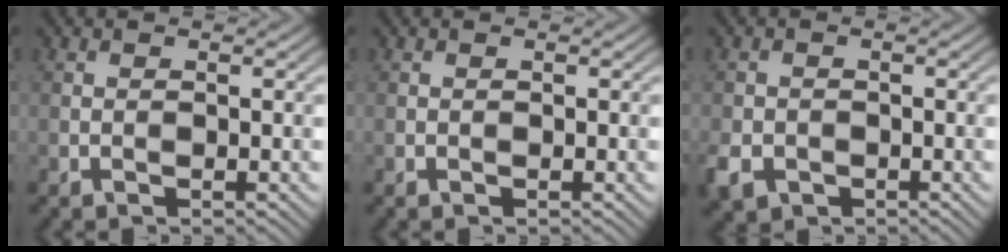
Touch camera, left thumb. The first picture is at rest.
{"total": 0.0}
{"total": 3.8, "force": [-1.7, 3.0, 1.6], "torque": [-0.045, -0.011, -0.039]}